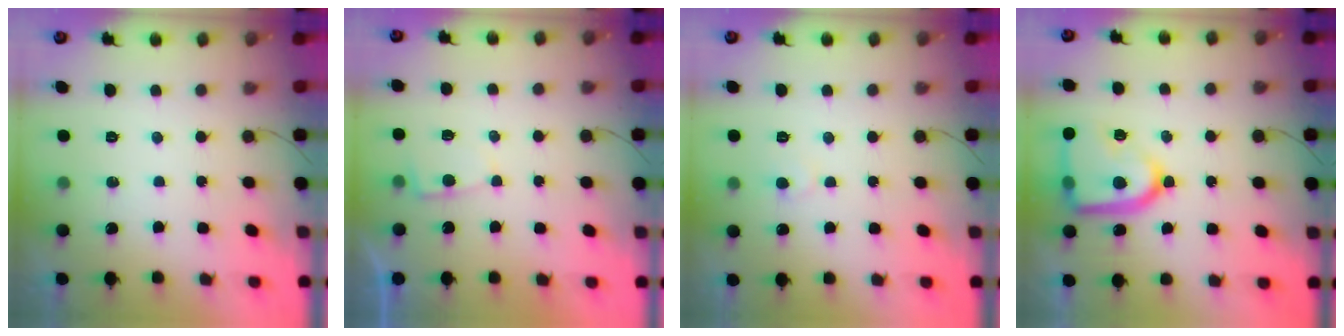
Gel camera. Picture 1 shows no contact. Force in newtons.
{"total": 2.7, "press": 2.7, "slide": 0.4}
{"total": 5.1, "press": 5.1, "slide": 0.4}
{"total": 19.2, "press": 19.1, "slide": 1.7}